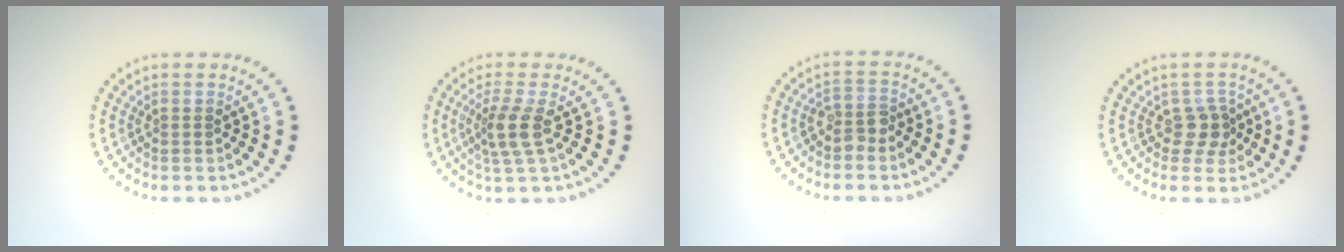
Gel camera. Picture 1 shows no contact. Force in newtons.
{"total": 2.9, "press": 2.2, "slide": 1.8}
{"total": 1.8, "press": 1.6, "slide": 0.8}
{"total": 2.0, "press": 1.6, "slide": 1.2}